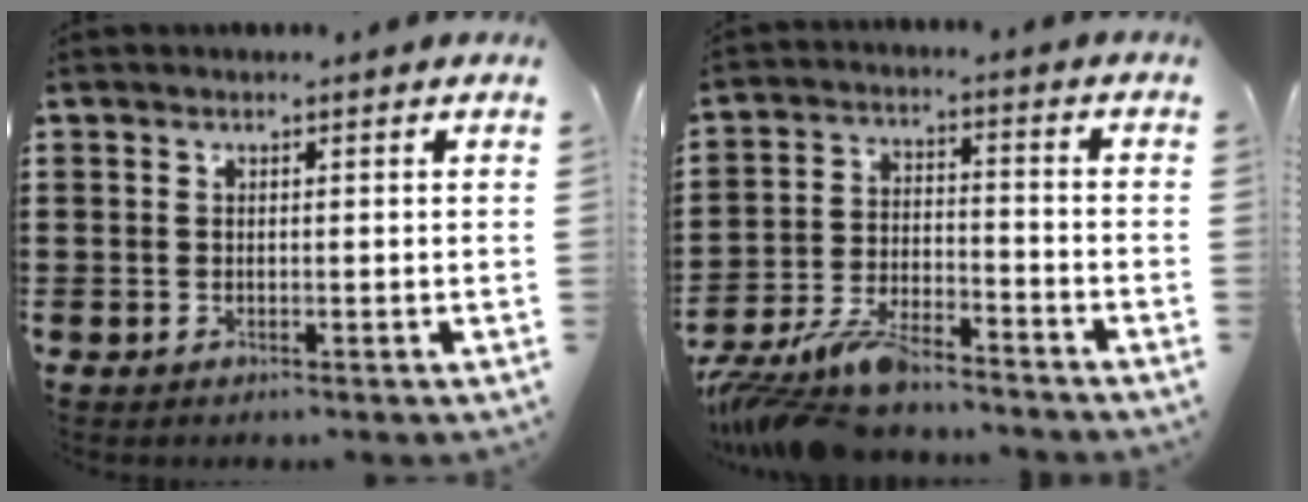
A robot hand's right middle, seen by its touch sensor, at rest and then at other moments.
{"total": 8.6, "force": [-7.8, 1.6, 3.4], "torque": [-0.083, 0.005, -0.155]}